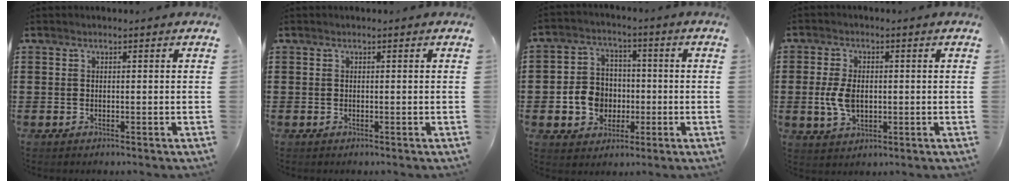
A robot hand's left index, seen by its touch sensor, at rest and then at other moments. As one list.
[{"total": 0.0}, {"total": 7.3, "force": [-1.2, 6.5, 3.1], "torque": [-0.086, 0.018, -0.022]}, {"total": 5.7, "force": [-0.1, 3.4, 4.5], "torque": [-0.116, -0.001, -0.009]}]